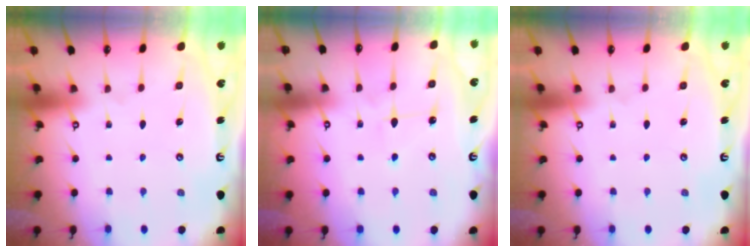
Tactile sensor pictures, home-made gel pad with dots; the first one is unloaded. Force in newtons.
{"total": 5.6, "press": 5.5, "slide": 0.8}
{"total": 0.0}